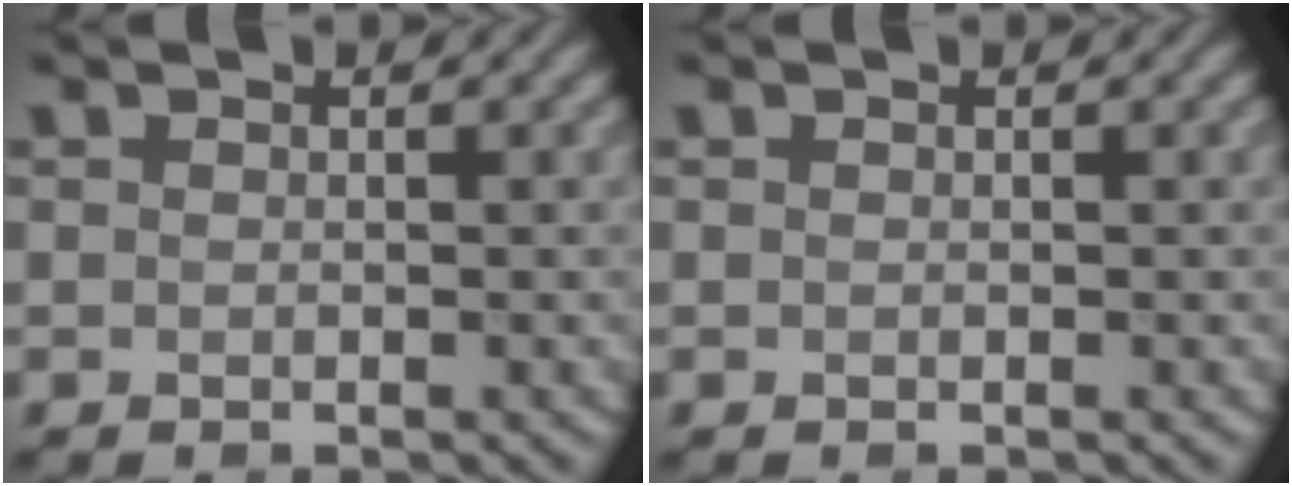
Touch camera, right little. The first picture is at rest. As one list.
[{"total": 0.0}]